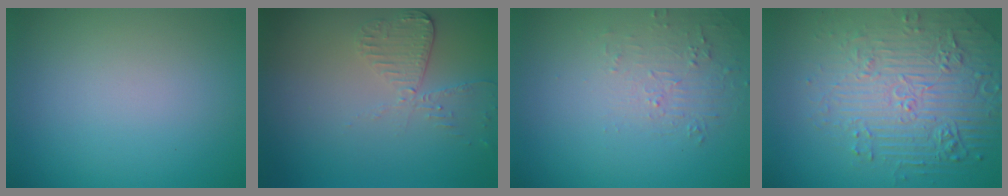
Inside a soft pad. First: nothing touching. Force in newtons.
{"total": 2.7, "press": 2.4, "slide": 1.2}
{"total": 1.7, "press": 0.5, "slide": 1.7}
{"total": 7.5, "press": 5.5, "slide": 5.1}